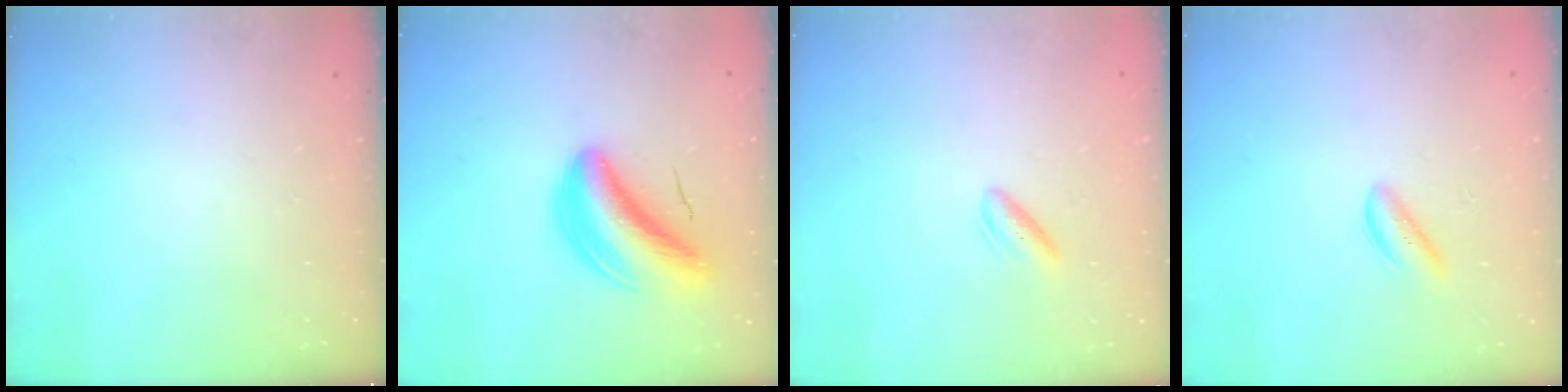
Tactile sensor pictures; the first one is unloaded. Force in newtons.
{"total": 8.1, "press": 7.8, "slide": 2.2}
{"total": 2.4, "press": 2.2, "slide": 1.1}
{"total": 2.3, "press": 2.3, "slide": 0.5}